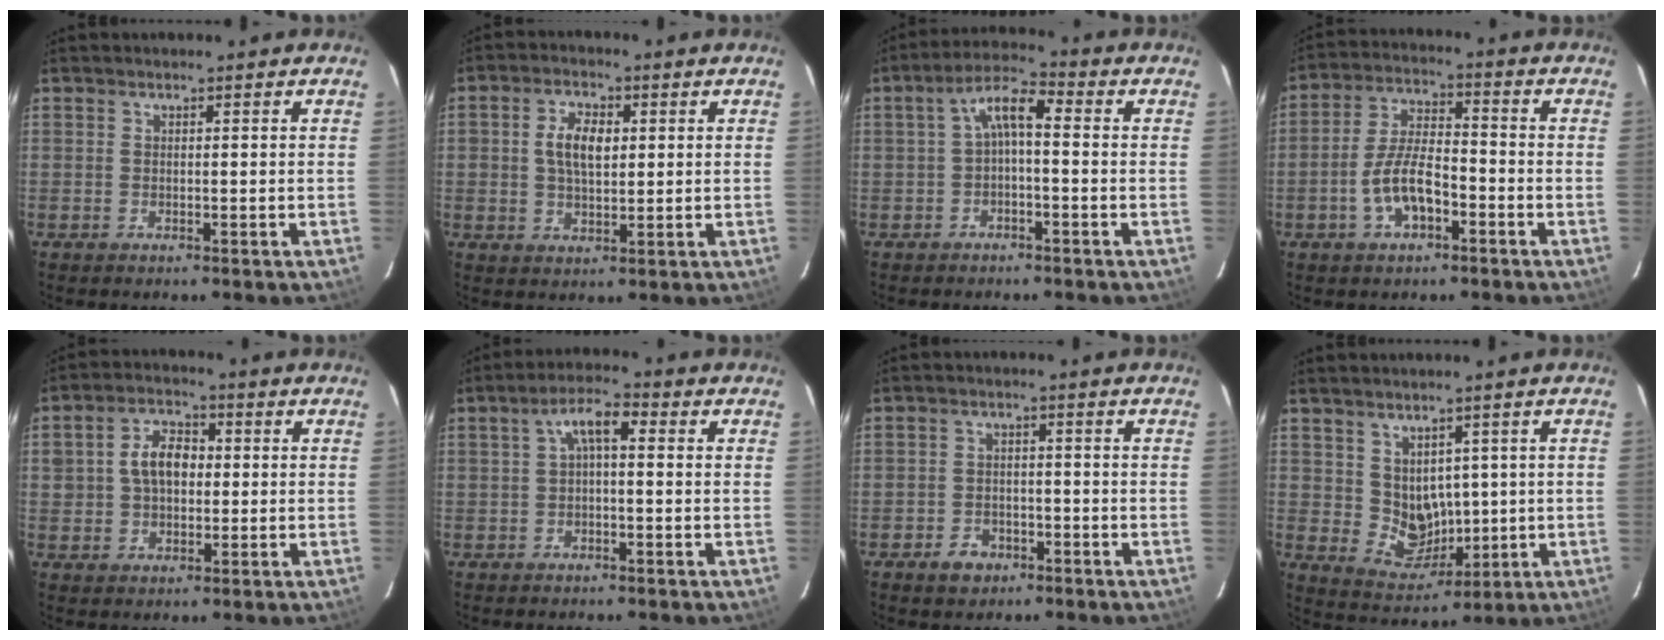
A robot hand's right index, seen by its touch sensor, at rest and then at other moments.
{"total": 6.3, "force": [1.0, 3.7, 5.0], "torque": [-0.094, 0.012, 0.020]}
{"total": 5.5, "force": [-0.7, 2.0, 5.1], "torque": [-0.103, 0.023, -0.012]}
{"total": 8.9, "force": [-3.7, 3.8, 7.1], "torque": [-0.145, 0.011, -0.063]}
{"total": 7.2, "force": [0.4, 5.2, 5.0], "torque": [-0.092, 0.024, 0.012]}
{"total": 4.9, "force": [0.4, 2.0, 4.5], "torque": [-0.083, 0.020, 0.009]}
{"total": 4.9, "force": [-3.1, 3.5, 1.5], "torque": [-0.045, 0.013, -0.044]}
{"total": 7.3, "force": [1.6, 6.4, 3.2], "torque": [-0.058, -0.002, 0.052]}